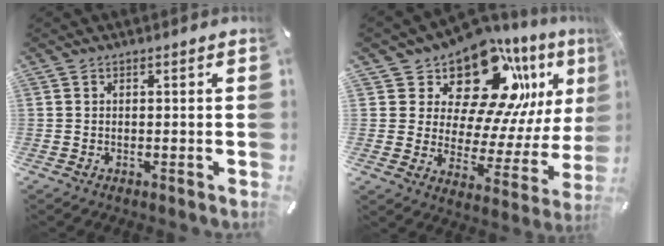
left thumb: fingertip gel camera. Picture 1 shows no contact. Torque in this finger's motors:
{"motor_torque": [2.70, 2.30, 1.77, -1.00, 0.12]}